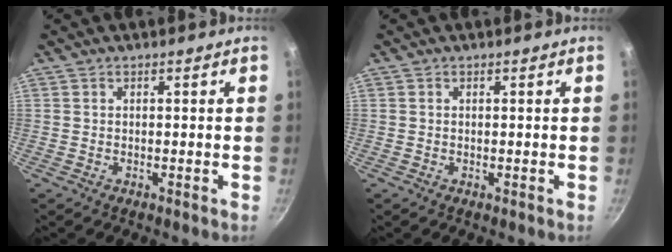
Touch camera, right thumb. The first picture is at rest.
{"total": 0.0}